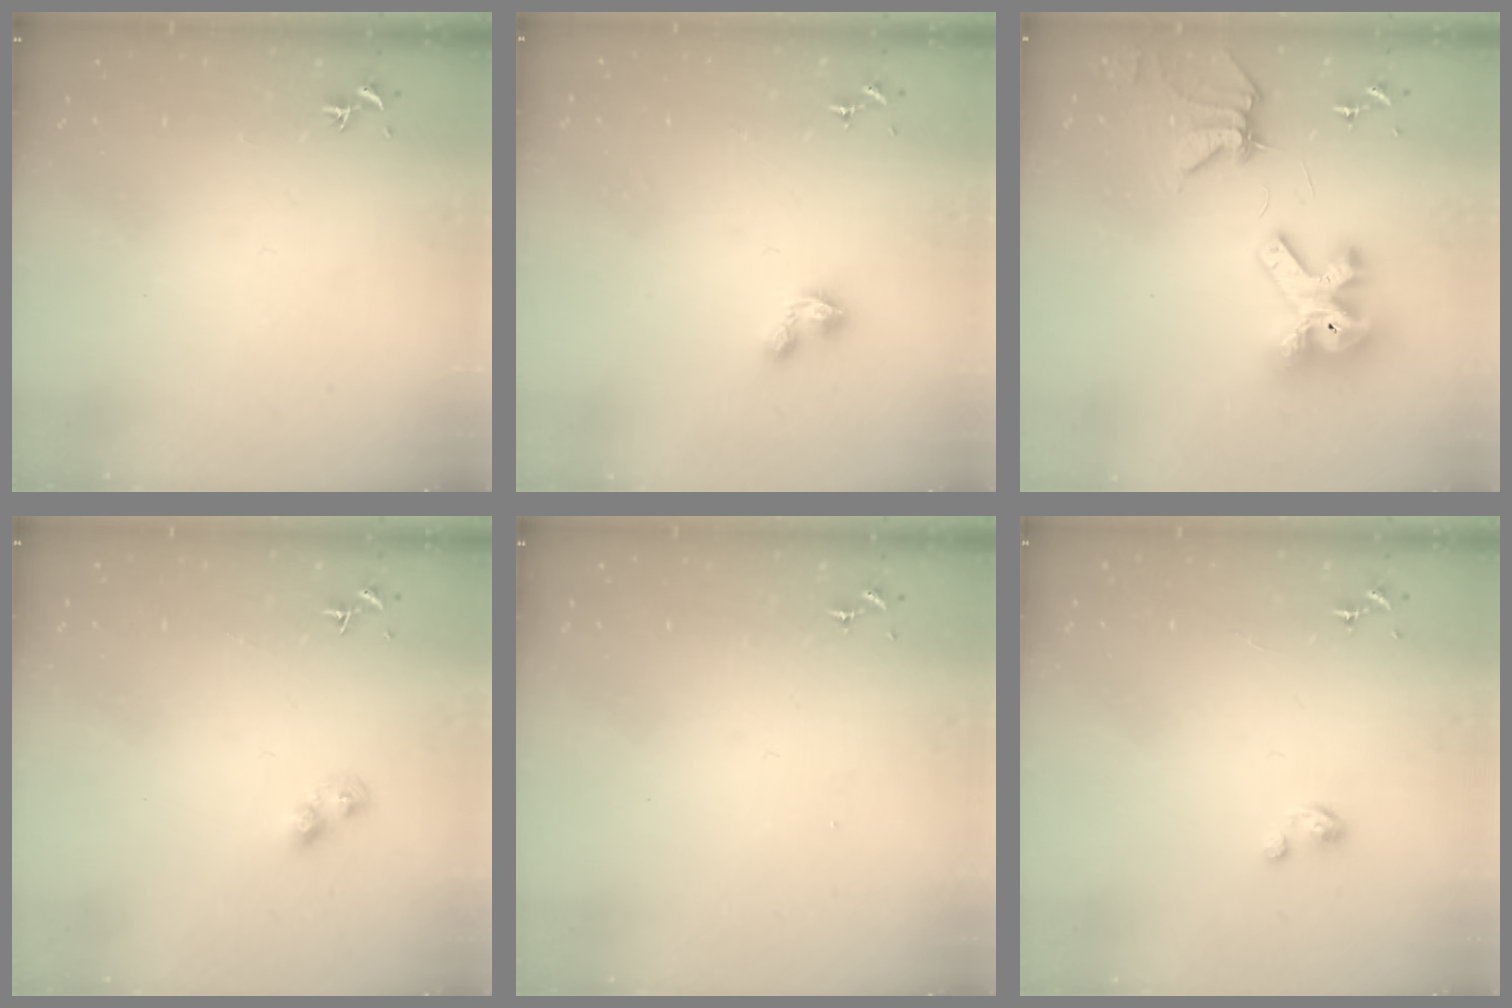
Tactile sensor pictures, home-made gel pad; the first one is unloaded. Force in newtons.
{"total": 2.3, "press": 2.3, "slide": 0.4}
{"total": 13.6, "press": 13.5, "slide": 1.9}
{"total": 3.9, "press": 3.9, "slide": 0.1}
{"total": 0.0}
{"total": 1.9, "press": 1.9, "slide": 0.2}